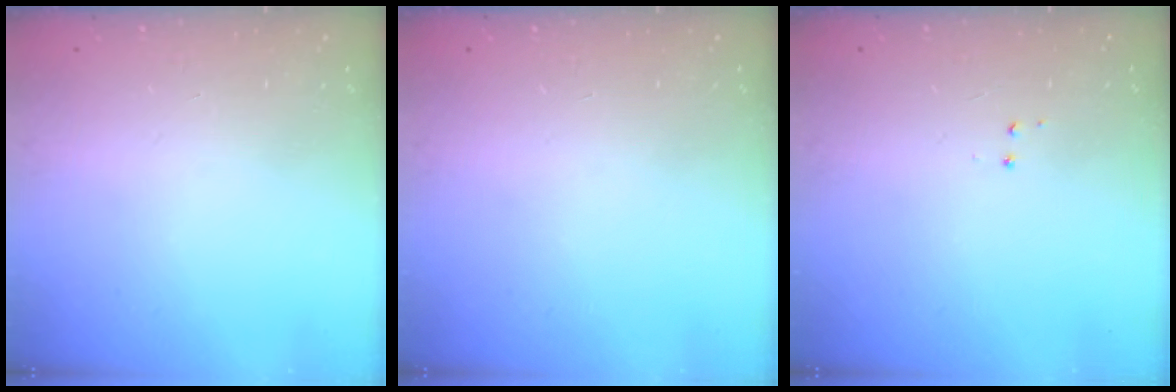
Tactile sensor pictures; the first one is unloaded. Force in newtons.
{"total": 0.0}
{"total": 3.5, "press": 3.5, "slide": 0.5}